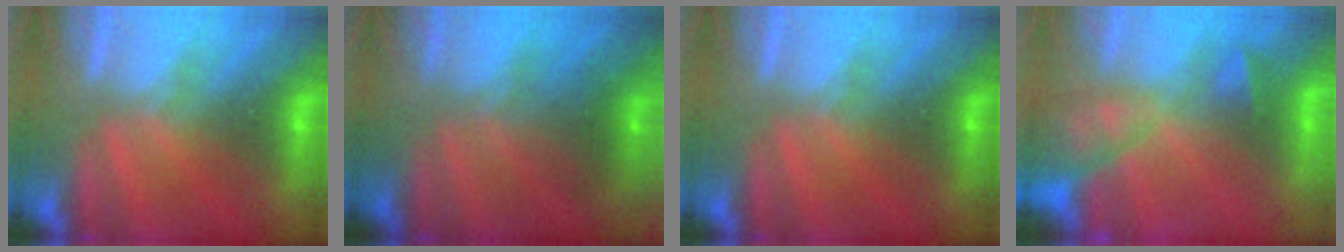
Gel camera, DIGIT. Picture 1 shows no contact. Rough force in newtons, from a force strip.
{"total": 7.1}
{"total": 0.0}
{"total": 7.0}